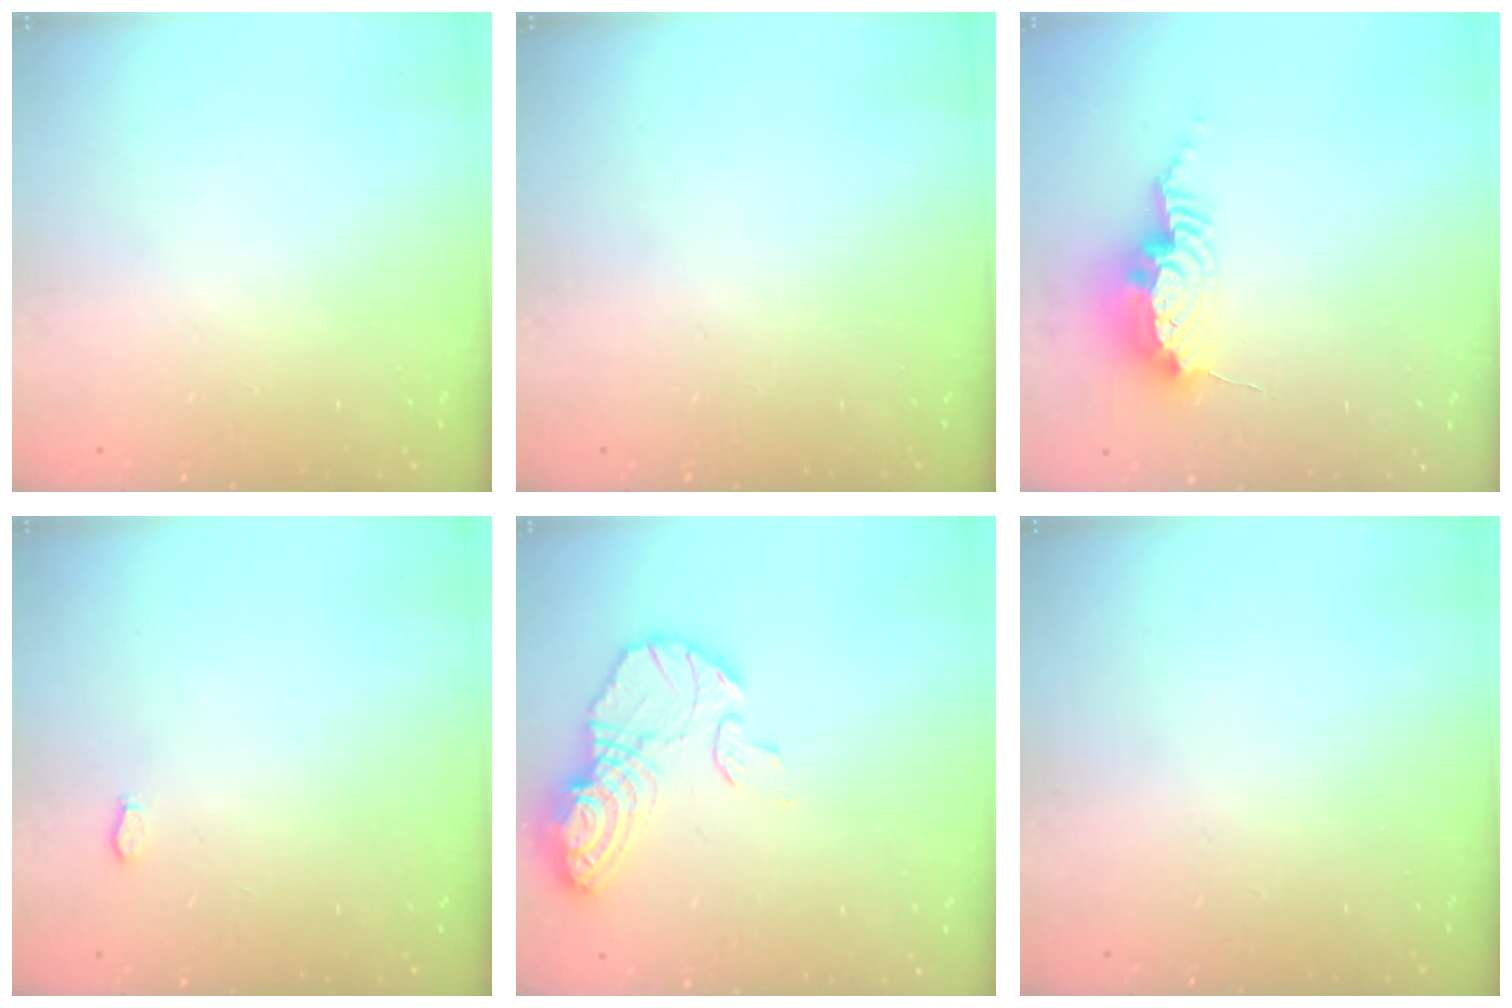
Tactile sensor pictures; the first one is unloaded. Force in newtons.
{"total": 0.0}
{"total": 11.3, "press": 11.2, "slide": 0.7}
{"total": 2.6, "press": 2.5, "slide": 0.4}
{"total": 11.9, "press": 11.8, "slide": 1.0}
{"total": 0.0}